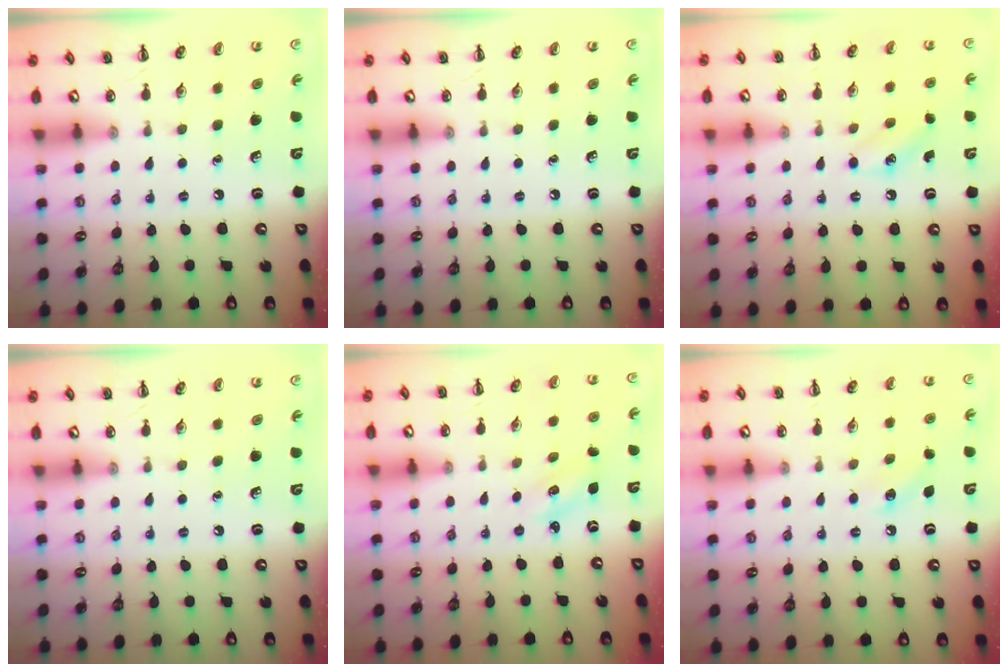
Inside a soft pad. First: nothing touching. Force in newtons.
{"total": 0.0}
{"total": 6.6, "press": 6.3, "slide": 1.8}
{"total": 0.0}
{"total": 2.5, "press": 2.4, "slide": 0.7}
{"total": 6.2, "press": 6.1, "slide": 1.3}